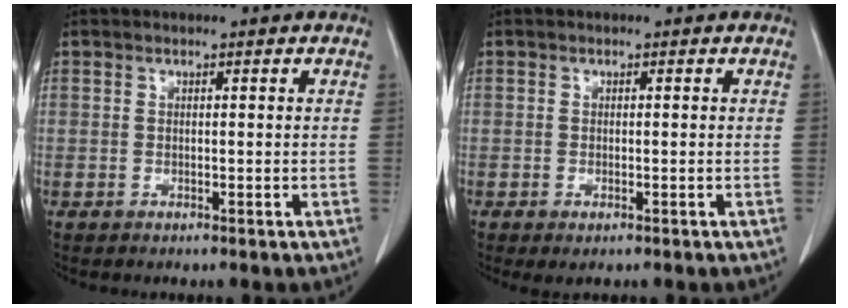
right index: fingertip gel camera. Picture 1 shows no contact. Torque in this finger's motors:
{"motor_torque": [0.35, -0.26, 0.06, 0.01]}